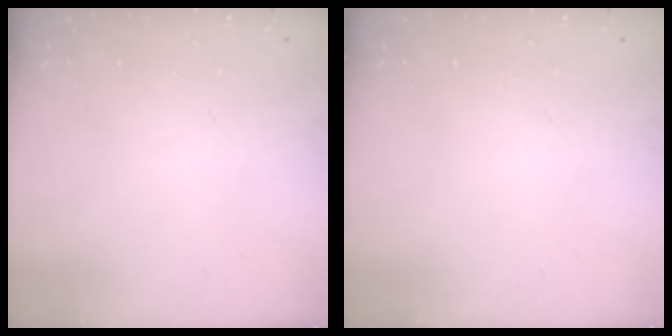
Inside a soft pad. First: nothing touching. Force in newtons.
{"total": 0.0}